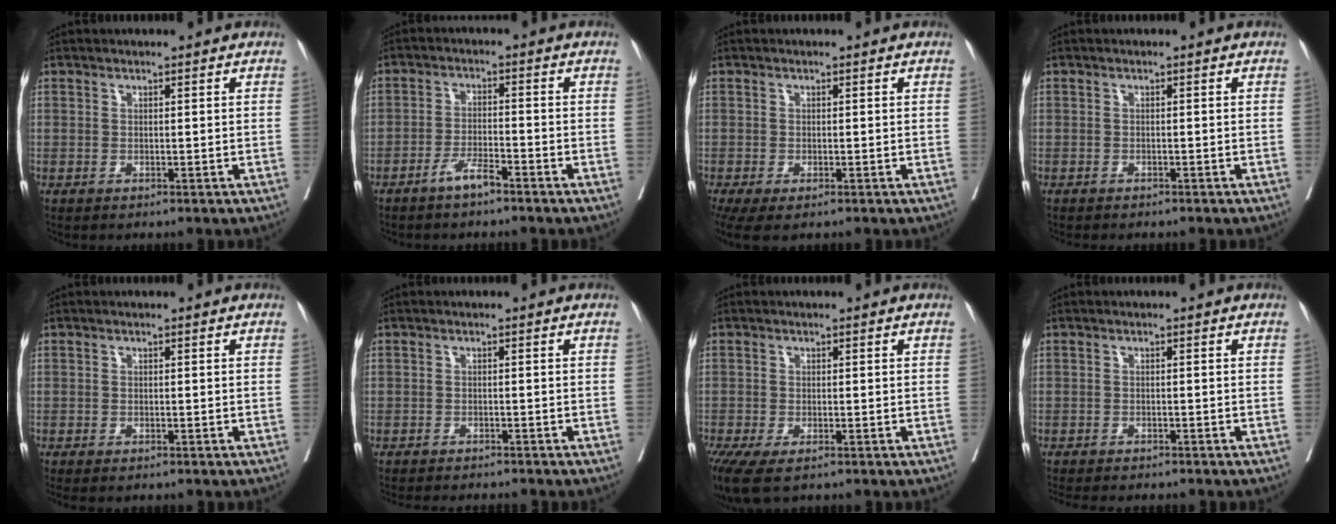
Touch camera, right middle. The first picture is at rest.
{"total": 3.6, "force": [-2.8, 0.4, 2.2], "torque": [-0.040, 0.001, -0.053]}
{"total": 5.7, "force": [-3.5, 2.3, 3.9], "torque": [-0.081, -0.018, -0.058]}
{"total": 2.7, "force": [-2.4, 0.6, 1.1], "torque": [-0.017, -0.003, -0.027]}
{"total": 2.3, "force": [-1.9, 0.6, 1.2], "torque": [-0.014, -0.006, -0.024]}
{"total": 7.2, "force": [-6.7, 0.9, 2.5], "torque": [-0.024, -0.010, -0.091]}
{"total": 8.3, "force": [-5.5, 3.1, 5.5], "torque": [-0.117, -0.024, -0.091]}
{"total": 8.0, "force": [-7.1, 1.7, 3.4], "torque": [-0.044, -0.005, -0.096]}